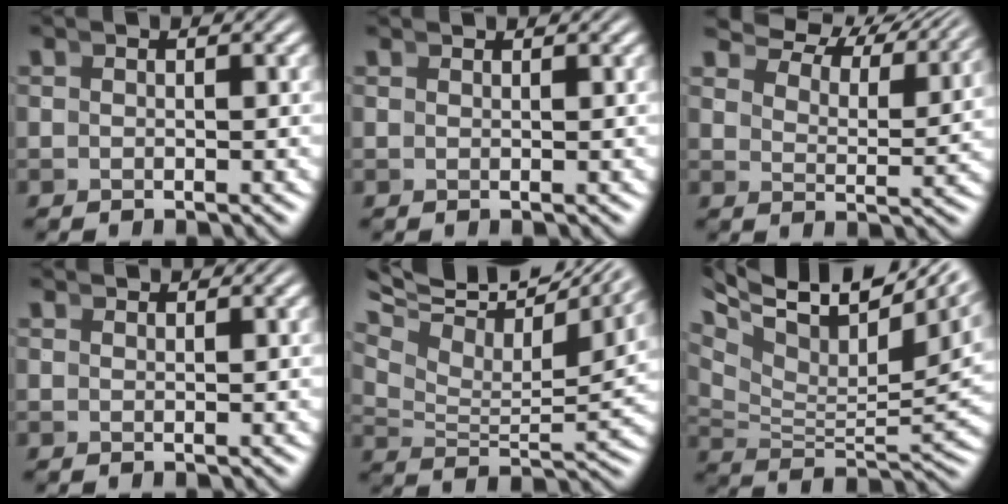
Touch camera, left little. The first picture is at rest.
{"total": 1.0, "force": [0.8, -0.5, -0.2], "torque": [0.018, 0.007, 0.015]}
{"total": 7.4, "force": [6.5, 1.9, 2.9], "torque": [-0.039, 0.027, 0.093]}
{"total": 1.6, "force": [1.5, -0.6, -0.1], "torque": [0.019, 0.008, 0.027]}
{"total": 10.2, "force": [5.8, 5.0, 6.6], "torque": [-0.104, 0.022, 0.077]}
{"total": 12.1, "force": [5.7, 6.6, 8.3], "torque": [-0.128, 0.012, 0.078]}